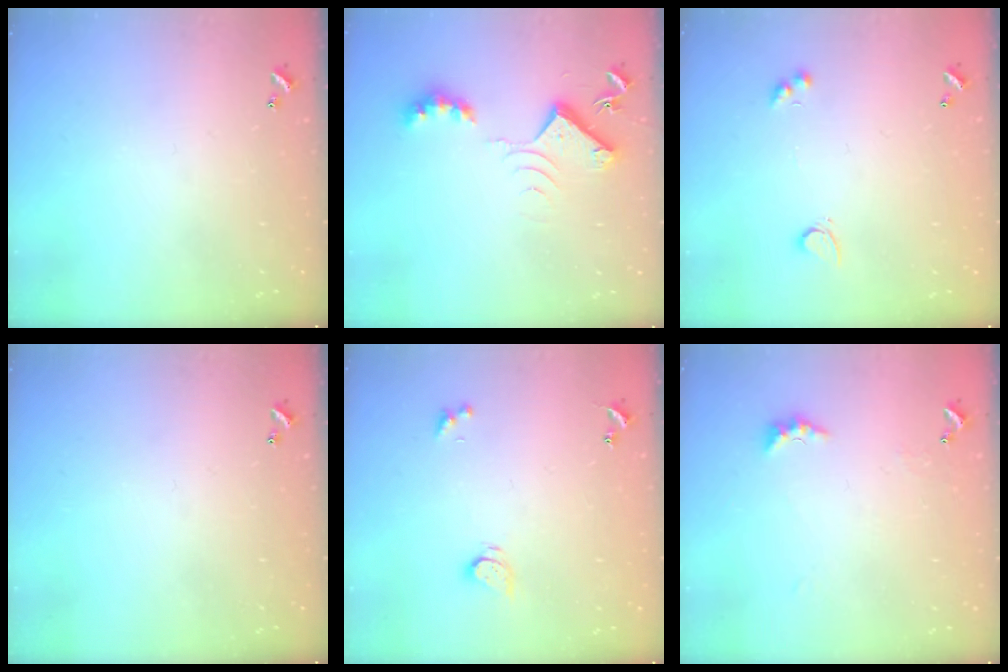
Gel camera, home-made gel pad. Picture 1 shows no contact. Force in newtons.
{"total": 8.8, "press": 8.8, "slide": 0.6}
{"total": 2.9, "press": 2.6, "slide": 1.3}
{"total": 0.0}
{"total": 2.6, "press": 2.5, "slide": 0.3}
{"total": 2.9, "press": 2.8, "slide": 0.7}